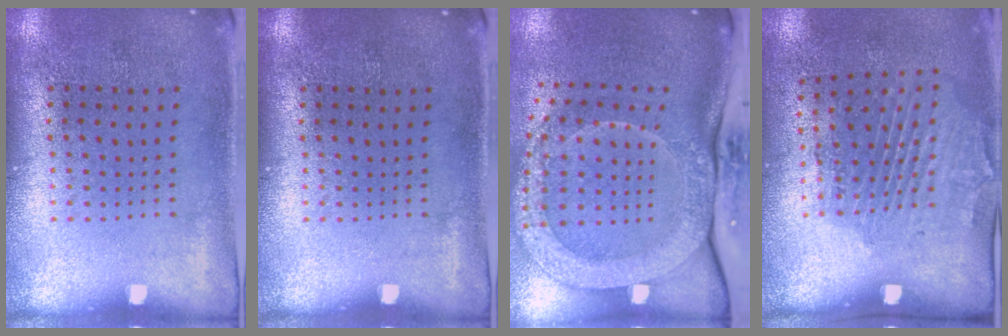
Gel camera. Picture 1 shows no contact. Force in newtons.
{"total": 0.0}
{"total": 3.1, "press": 2.3, "slide": 2.1}
{"total": 2.0, "press": 1.2, "slide": 1.6}